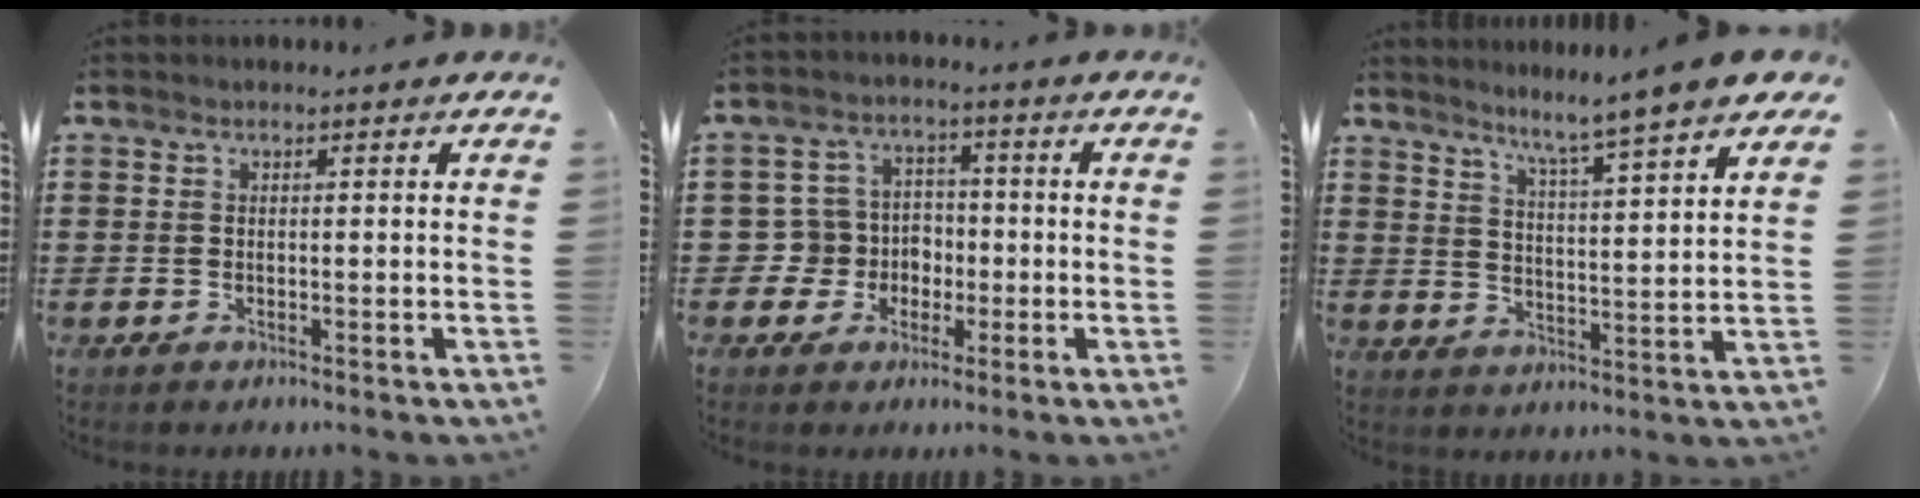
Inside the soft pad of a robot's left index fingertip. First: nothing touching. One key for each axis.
{"total": 5.7, "fx": -0.9, "fy": 5.5, "fz": 1.1, "tx": -0.050, "ty": 0.008, "tz": -0.017}
{"total": 5.6, "fx": 4.8, "fy": -1.5, "fz": 2.4, "tx": -0.069, "ty": -0.042, "tz": 0.072}